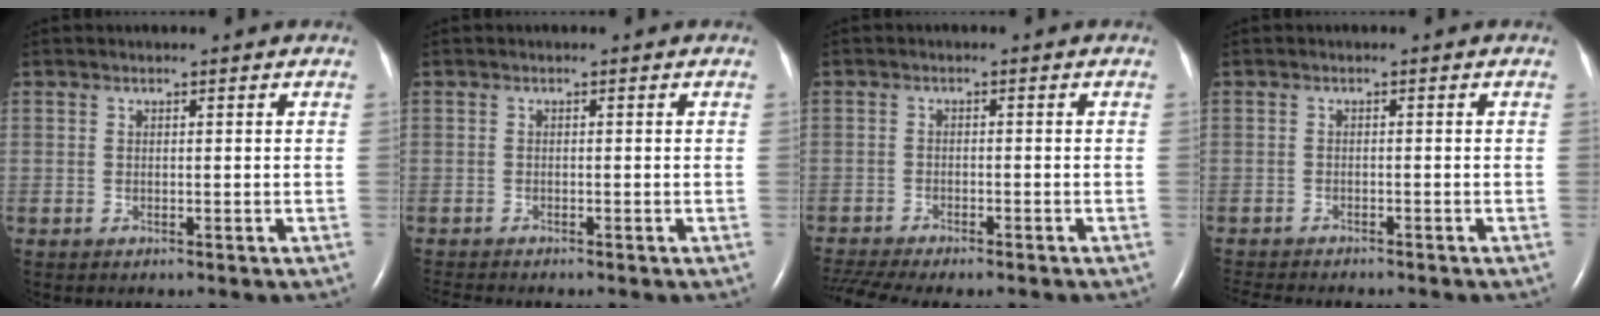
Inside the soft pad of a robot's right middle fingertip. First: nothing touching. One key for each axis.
{"total": 2.5, "fx": -2.4, "fy": -0.1, "fz": 0.8, "tx": -0.011, "ty": -0.009, "tz": -0.039}
{"total": 9.9, "fx": -8.5, "fy": 1.8, "fz": 4.8, "tx": -0.089, "ty": -0.001, "tz": -0.131}
{"total": 7.4, "fx": -6.7, "fy": 1.3, "fz": 2.9, "tx": -0.041, "ty": -0.008, "tz": -0.097}